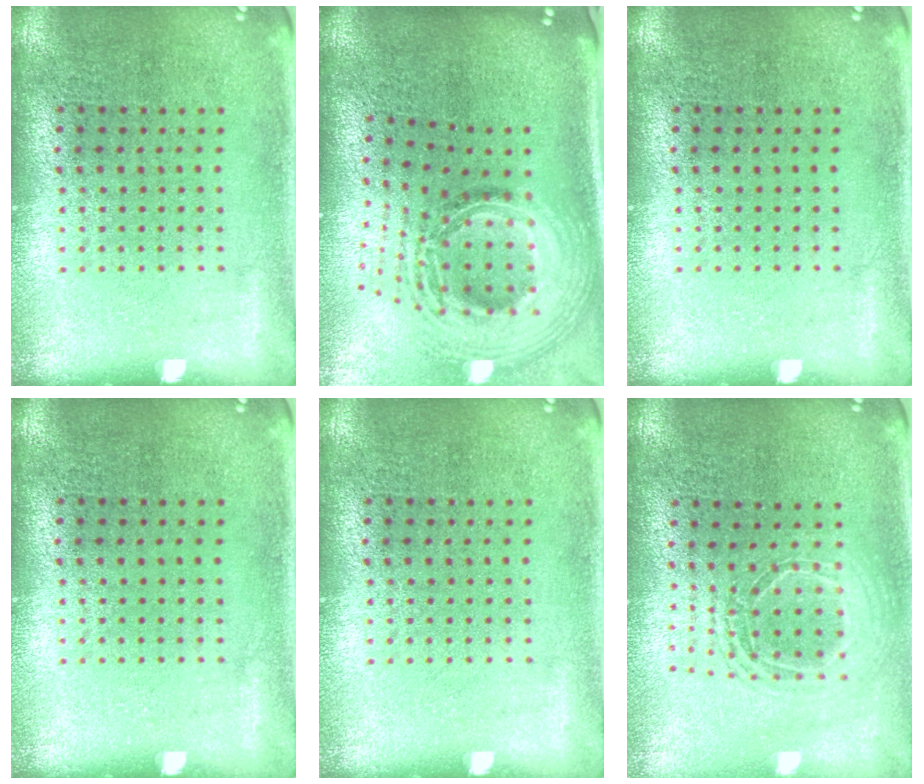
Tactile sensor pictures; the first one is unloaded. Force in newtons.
{"total": 3.0, "press": 2.1, "slide": 2.1}
{"total": 0.0}
{"total": 0.0}
{"total": 0.0}
{"total": 1.5, "press": 1.3, "slide": 0.8}